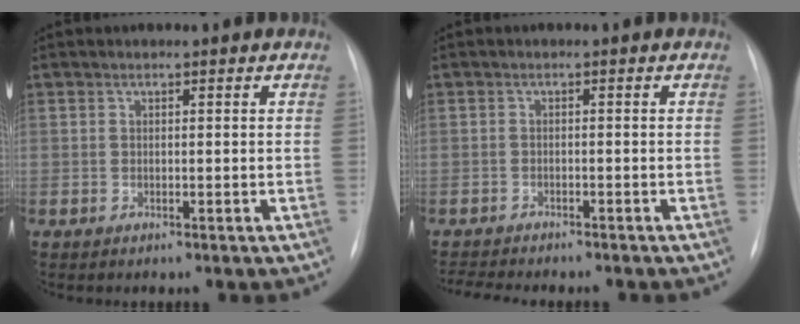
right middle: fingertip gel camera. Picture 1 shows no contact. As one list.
[{"total": 7.6, "force": [-6.8, 1.3, 3.0], "torque": [-0.044, -0.004, -0.097]}]